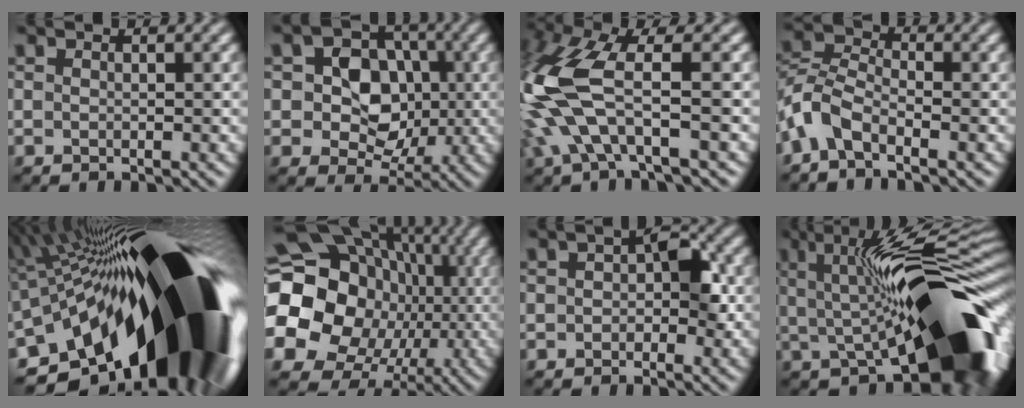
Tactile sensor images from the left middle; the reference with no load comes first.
{"total": 6.6, "force": [0.2, 5.2, 4.0], "torque": [-0.052, 0.002, -0.009]}
{"total": 9.9, "force": [-0.7, 4.5, 8.8], "torque": [-0.212, 0.000, -0.020]}
{"total": 4.7, "force": [-3.2, 2.4, 2.4], "torque": [-0.051, 0.002, -0.076]}
{"total": 22.0, "force": [-6.9, 10.1, 18.3], "torque": [-0.283, -0.043, -0.111]}
{"total": 24.7, "force": [-1.9, 22.9, 9.1], "torque": [-0.195, 0.015, -0.048]}
{"total": 3.5, "force": [0.3, 2.2, 2.8], "torque": [-0.032, 0.005, -0.006]}
{"total": 16.1, "force": [0.4, 6.0, 14.9], "torque": [-0.195, 0.008, 0.017]}